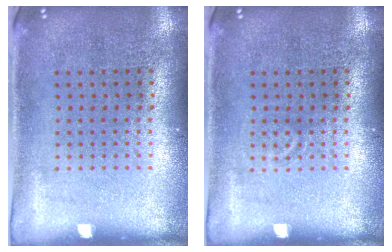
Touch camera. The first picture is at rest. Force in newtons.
{"total": 0.7, "press": 0.7, "slide": 0.2}